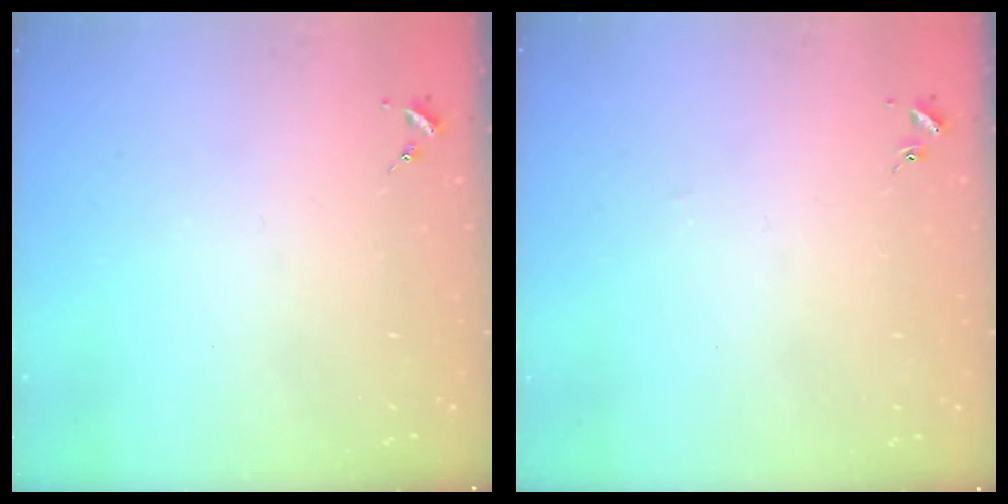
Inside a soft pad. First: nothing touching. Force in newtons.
{"total": 1.1, "press": 1.1, "slide": 0.2}